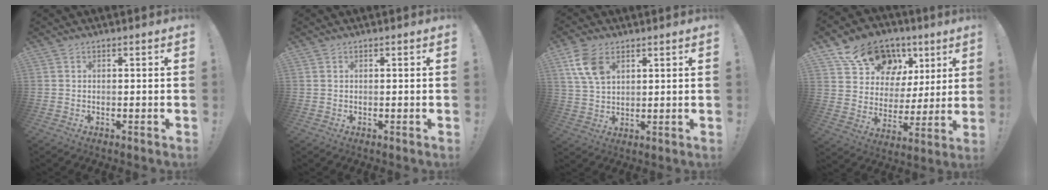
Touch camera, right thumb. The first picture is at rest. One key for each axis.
{"total": 0.0}
{"total": 9.4, "fx": 4.6, "fy": 5.7, "fz": 6.0, "tx": -0.116, "ty": -0.007, "tz": 0.091}
{"total": 18.2, "fx": 10.7, "fy": 12.8, "fz": 7.2, "tx": -0.107, "ty": -0.062, "tz": 0.212}